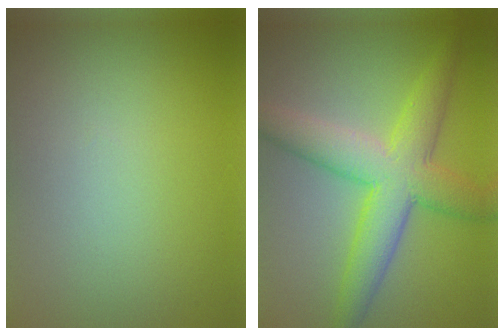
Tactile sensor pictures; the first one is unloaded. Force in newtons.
{"total": 7.1, "press": 7.1, "slide": 0.2}